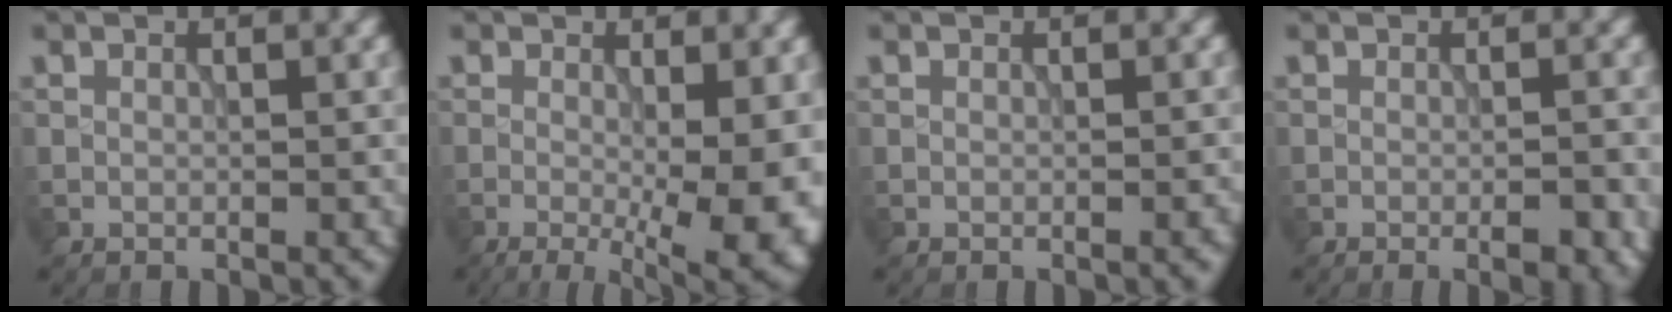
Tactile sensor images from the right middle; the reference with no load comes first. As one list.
[{"total": 9.6, "force": [-1.8, 3.3, 8.9], "torque": [-0.112, -0.016, -0.021]}, {"total": 0.7, "force": [-0.3, 0.1, 0.6], "torque": [-0.005, 0.001, -0.004]}, {"total": 2.9, "force": [-1.3, 0.7, 2.5], "torque": [-0.036, -0.004, -0.016]}]